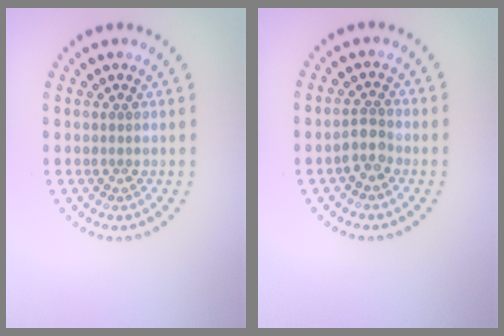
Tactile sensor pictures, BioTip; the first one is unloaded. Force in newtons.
{"total": 2.0, "press": 1.7, "slide": 1.1}